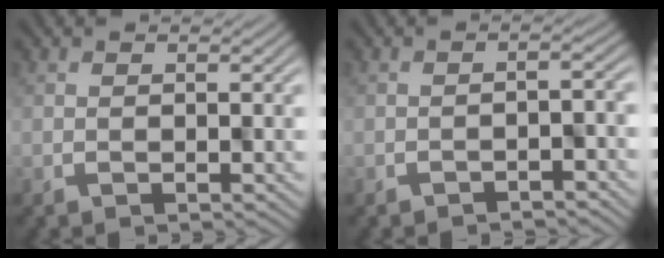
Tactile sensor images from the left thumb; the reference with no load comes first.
{"total": 2.6, "force": [-2.3, 0.4, 1.2], "torque": [-0.015, 0.003, -0.033]}